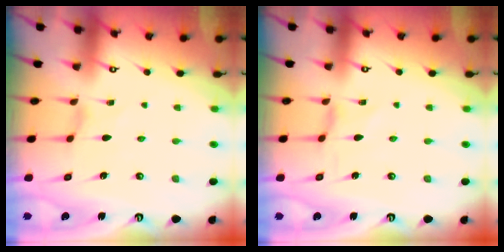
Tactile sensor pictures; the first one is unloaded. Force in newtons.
{"total": 0.0}